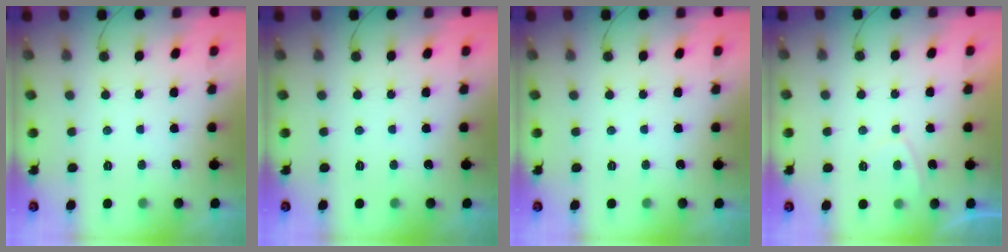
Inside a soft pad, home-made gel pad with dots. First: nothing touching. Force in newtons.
{"total": 0.0}
{"total": 0.0}
{"total": 1.9, "press": 1.9, "slide": 0.6}